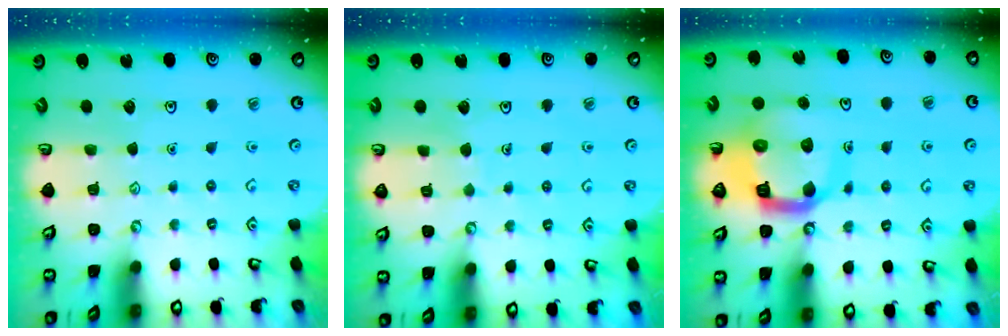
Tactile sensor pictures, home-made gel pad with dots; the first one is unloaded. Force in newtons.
{"total": 1.8, "press": 1.8, "slide": 0.0}
{"total": 13.8, "press": 13.7, "slide": 1.7}